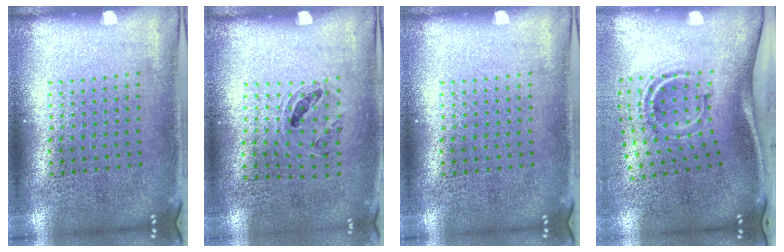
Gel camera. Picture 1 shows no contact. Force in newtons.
{"total": 0.9, "press": 0.8, "slide": 0.3}
{"total": 0.0}
{"total": 2.2, "press": 1.2, "slide": 1.8}